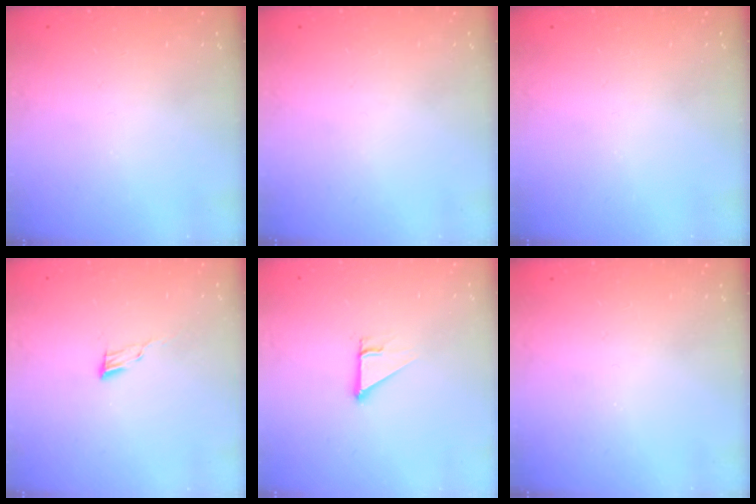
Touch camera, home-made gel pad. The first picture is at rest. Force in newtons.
{"total": 0.0}
{"total": 0.0}
{"total": 4.6, "press": 4.6, "slide": 0.4}
{"total": 2.5, "press": 2.5, "slide": 0.1}
{"total": 0.0}